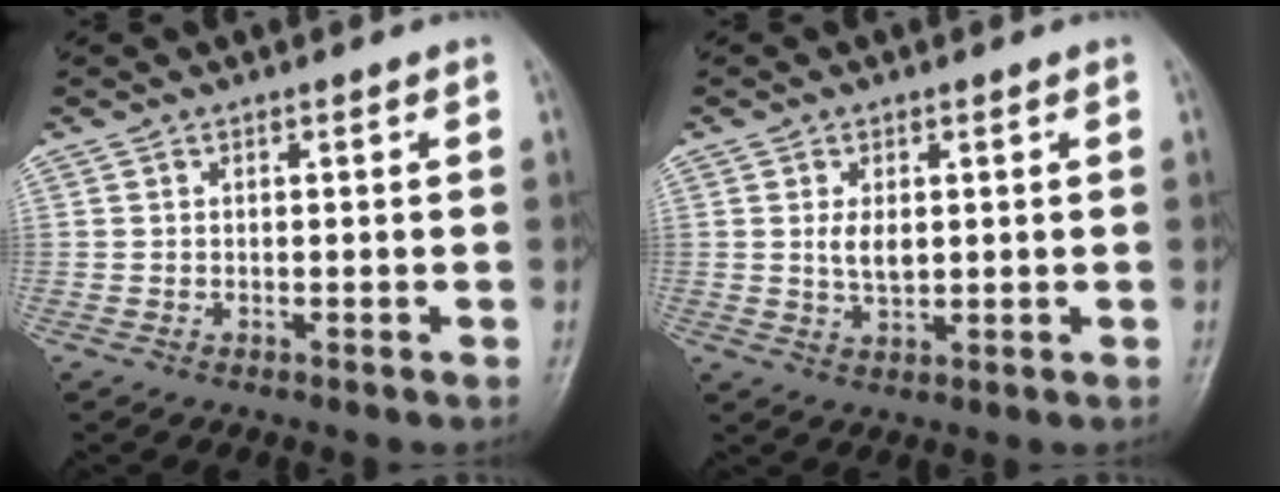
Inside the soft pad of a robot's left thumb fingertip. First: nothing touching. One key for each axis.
{"total": 3.9, "fx": 0.7, "fy": 2.2, "fz": 3.1, "tx": -0.051, "ty": -0.009, "tz": 0.016}